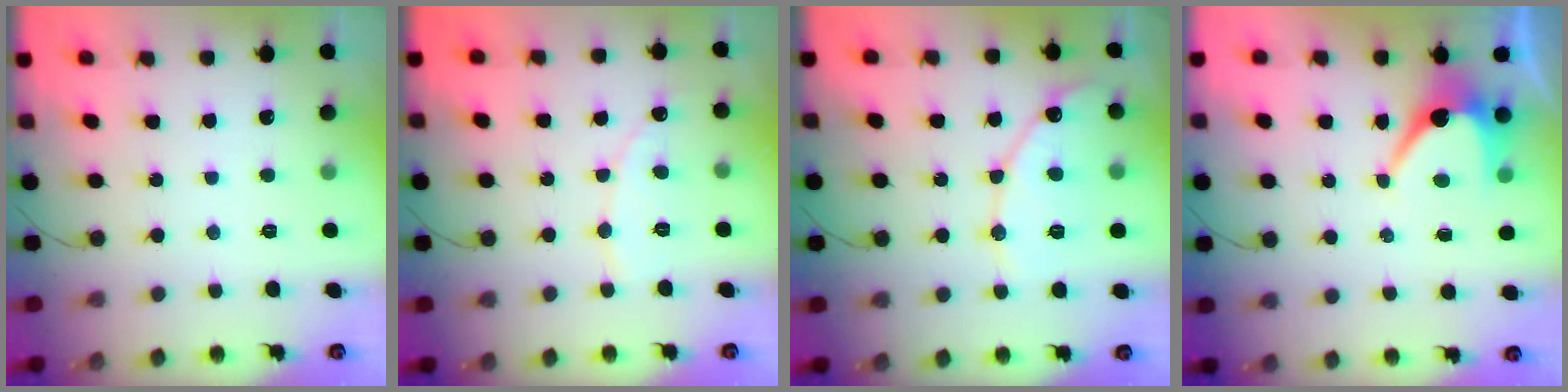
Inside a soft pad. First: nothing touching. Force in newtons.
{"total": 6.8, "press": 6.8, "slide": 0.5}
{"total": 11.0, "press": 10.9, "slide": 0.9}
{"total": 7.1, "press": 7.1, "slide": 0.6}